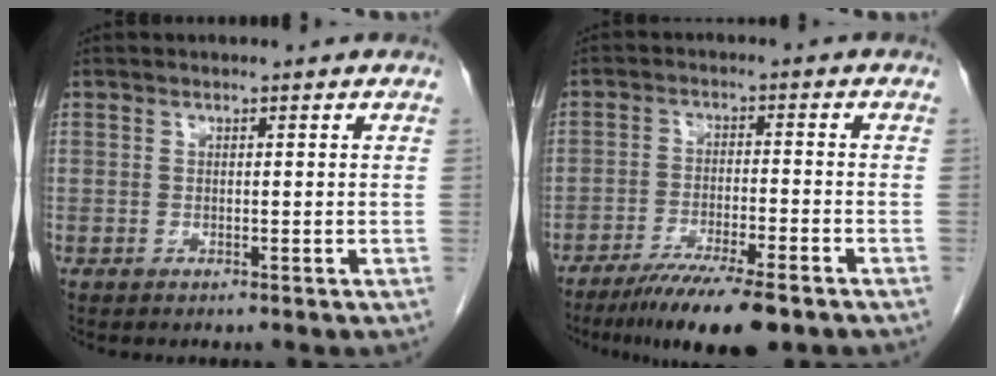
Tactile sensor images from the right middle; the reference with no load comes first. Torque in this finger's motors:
{"motor_torque": [1.16, -0.98, 0.17, 0.10]}